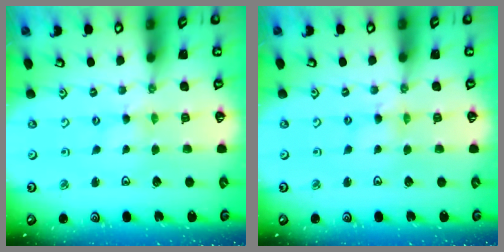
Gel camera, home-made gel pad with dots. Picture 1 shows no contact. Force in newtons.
{"total": 1.7, "press": 1.7, "slide": 0.2}